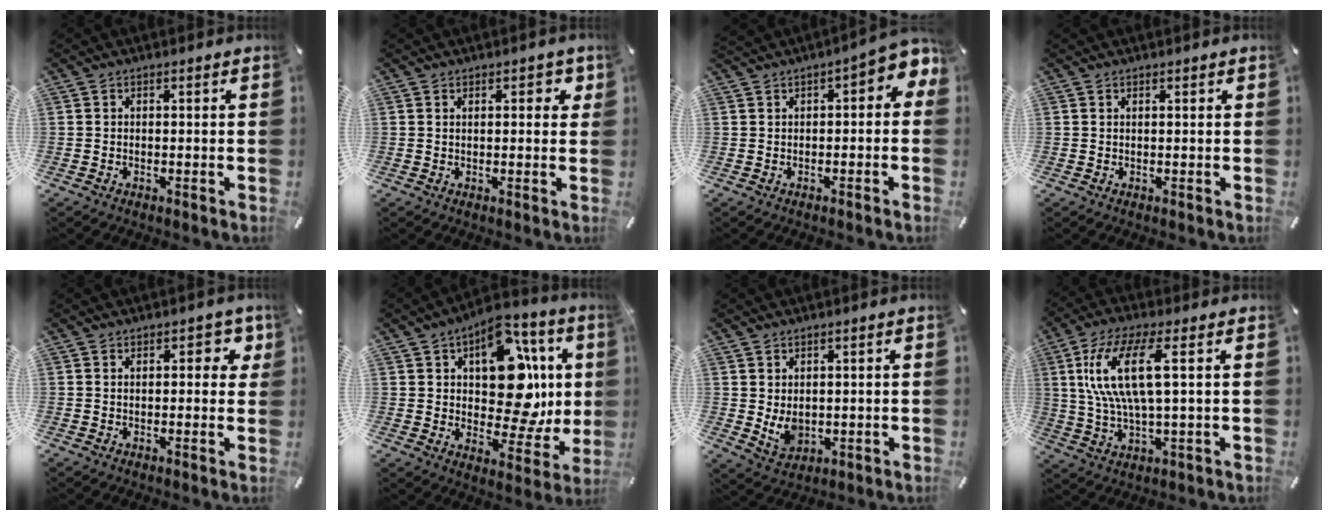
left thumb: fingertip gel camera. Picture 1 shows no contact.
{"total": 2.8, "force": [1.1, 1.3, 2.2], "torque": [-0.030, 0.000, 0.014]}
{"total": 4.4, "force": [1.2, 2.3, 3.5], "torque": [-0.044, -0.009, 0.014]}
{"total": 0.6, "force": [0.3, 0.1, 0.5], "torque": [-0.010, 0.000, 0.005]}
{"total": 4.6, "force": [1.8, 2.3, 3.6], "torque": [-0.038, -0.006, 0.021]}
{"total": 18.7, "force": [5.3, 11.2, 13.9], "torque": [-0.185, -0.037, 0.094]}
{"total": 4.9, "force": [0.9, 4.0, 2.7], "torque": [-0.057, -0.016, 0.015]}
{"total": 14.2, "force": [3.5, 4.6, 13.0], "torque": [-0.278, -0.002, 0.055]}